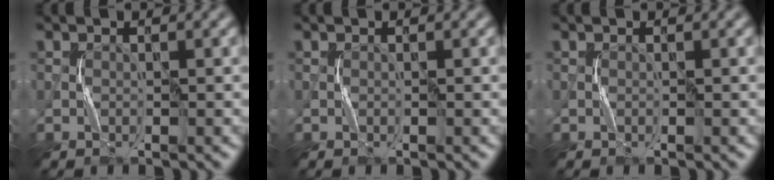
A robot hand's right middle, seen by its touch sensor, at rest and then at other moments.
{"total": 0.0}
{"total": 0.0}